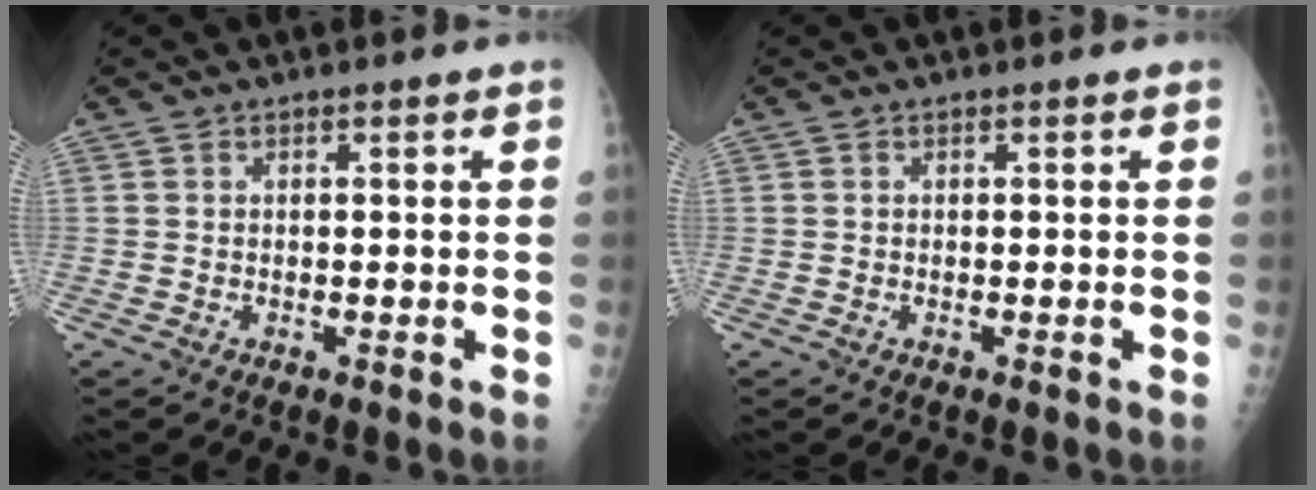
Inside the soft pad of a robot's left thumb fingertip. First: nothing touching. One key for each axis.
{"total": 0.0}